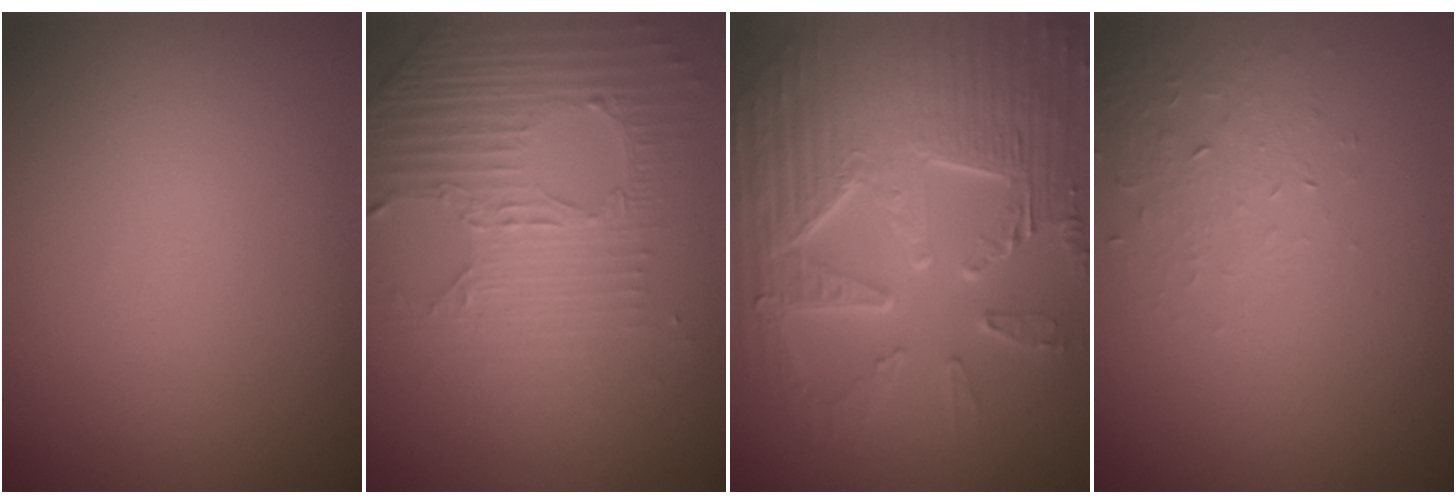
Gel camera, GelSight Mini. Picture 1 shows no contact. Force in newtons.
{"total": 4.9, "press": 3.2, "slide": 3.7}
{"total": 9.9, "press": 6.7, "slide": 7.3}
{"total": 1.3, "press": 0.6, "slide": 1.2}